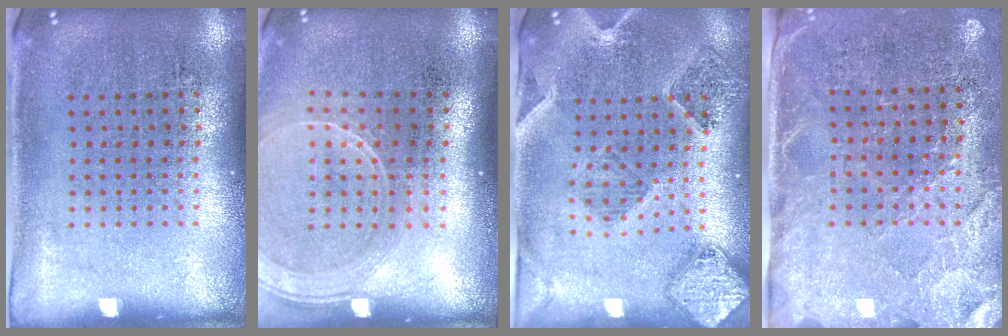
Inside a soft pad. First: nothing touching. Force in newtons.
{"total": 1.6, "press": 1.4, "slide": 0.8}
{"total": 1.6, "press": 1.5, "slide": 0.3}
{"total": 2.7, "press": 2.4, "slide": 1.2}